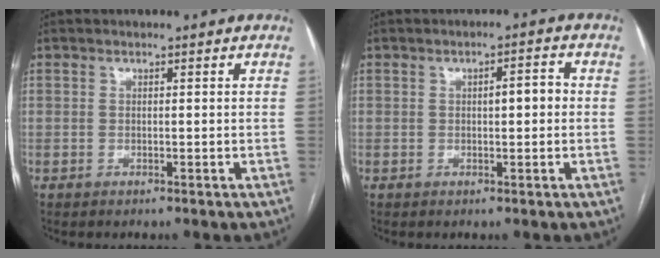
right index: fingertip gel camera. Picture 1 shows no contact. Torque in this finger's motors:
{"motor_torque": [0.35, -0.03, 0.06, 0.03]}